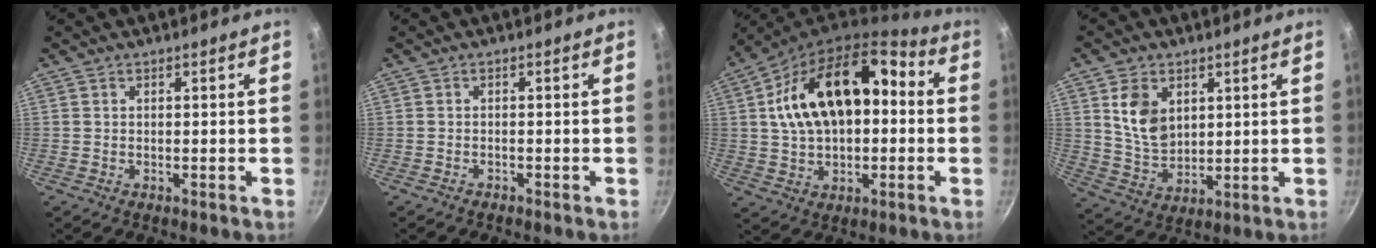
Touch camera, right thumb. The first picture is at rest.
{"total": 0.6, "force": [-0.6, 0.1, 0.1], "torque": [-0.011, 0.008, -0.011]}
{"total": 18.6, "force": [2.2, 11.6, 14.3], "torque": [-0.219, 0.045, 0.030]}
{"total": 9.3, "force": [3.3, 6.5, 5.7], "torque": [-0.084, -0.025, 0.072]}